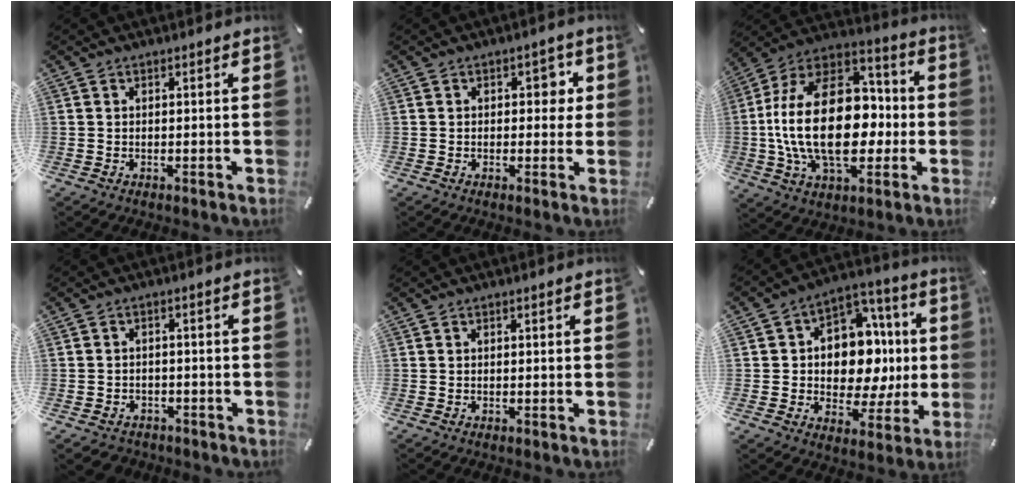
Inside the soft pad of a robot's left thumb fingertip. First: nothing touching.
{"total": 3.8, "force": [0.6, 2.6, 2.7], "torque": [-0.017, -0.004, -0.003]}
{"total": 28.5, "force": [-2.0, 18.0, 21.9], "torque": [-0.417, 0.003, -0.029]}
{"total": 2.9, "force": [-2.0, 2.0, 0.6], "torque": [-0.017, 0.008, -0.043]}
{"total": 0.0}
{"total": 14.0, "force": [0.1, 11.2, 8.4], "torque": [-0.103, -0.016, 0.012]}